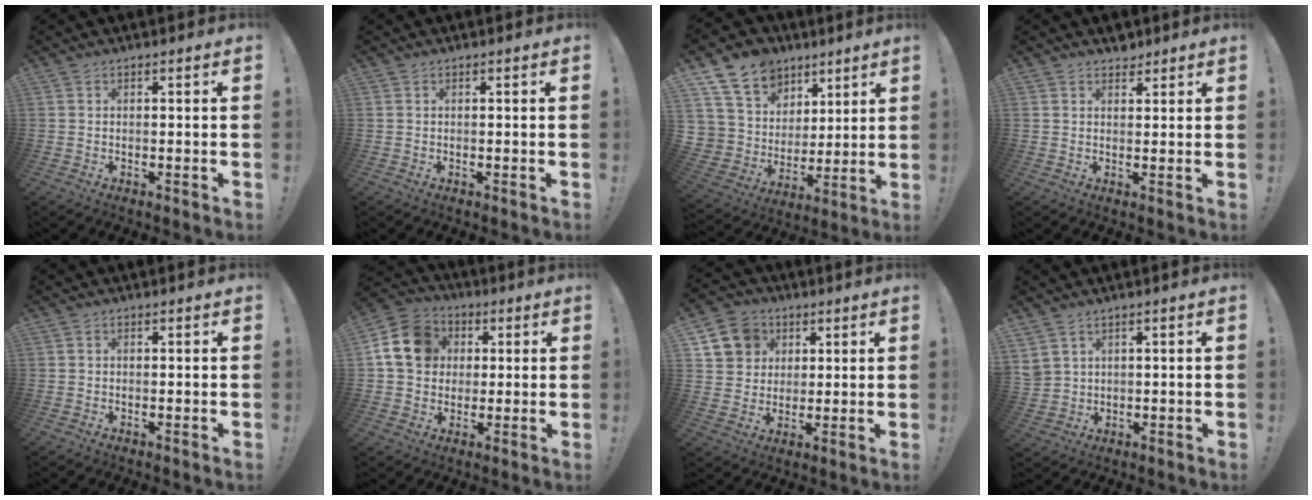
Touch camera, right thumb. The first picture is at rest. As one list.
[{"total": 0.0}, {"total": 12.9, "force": [7.7, 9.9, 3.1], "torque": [-0.067, -0.053, 0.168]}, {"total": 2.7, "force": [2.2, 1.6, 0.4], "torque": [0.002, -0.012, 0.039]}, {"total": 0.0}, {"total": 14.8, "force": [3.0, 12.5, 7.3], "torque": [-0.111, 0.009, 0.066]}, {"total": 10.8, "force": [4.9, 8.9, 3.7], "torque": [-0.055, -0.017, 0.100]}, {"total": 4.0, "force": [2.6, 2.8, 1.3], "torque": [-0.032, -0.006, 0.056]}]